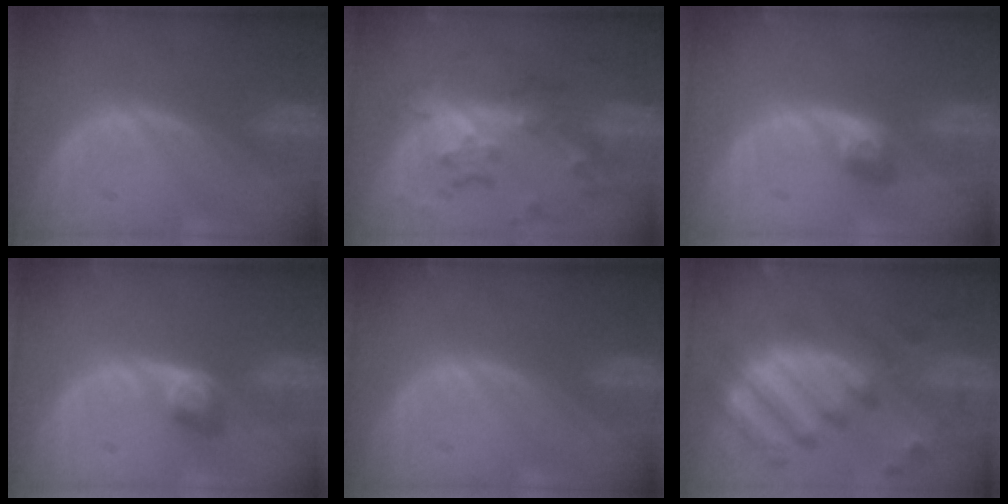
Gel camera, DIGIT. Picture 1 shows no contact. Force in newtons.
{"total": 8.5, "press": 7.4, "slide": 4.1}
{"total": 3.0, "press": 2.6, "slide": 1.4}
{"total": 2.9, "press": 2.8, "slide": 0.1}
{"total": 0.0}
{"total": 11.9, "press": 10.3, "slide": 5.9}